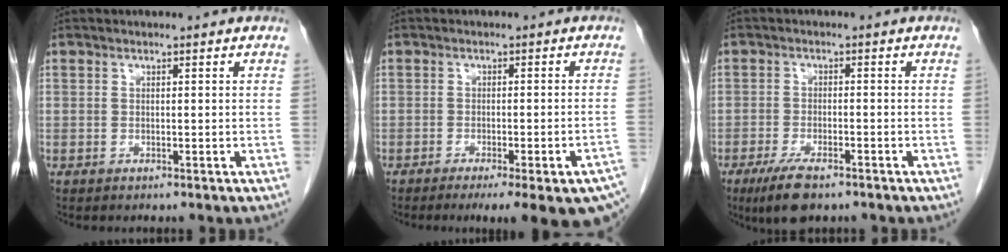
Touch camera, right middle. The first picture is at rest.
{"total": 15.1, "force": [-11.1, 1.9, 10.0], "torque": [-0.081, -0.013, -0.131]}
{"total": 6.2, "force": [-4.2, 1.7, 4.2], "torque": [-0.079, -0.012, -0.071]}